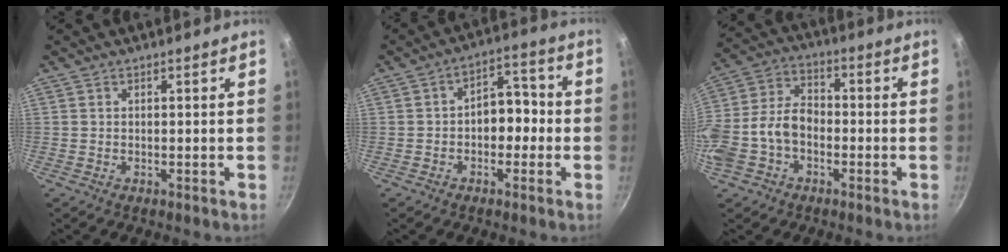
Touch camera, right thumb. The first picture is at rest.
{"total": 7.1, "force": [-1.2, 4.9, 5.1], "torque": [-0.020, 0.034, -0.026]}
{"total": 12.8, "force": [-3.6, 8.7, 8.6], "torque": [-0.165, 0.046, -0.078]}